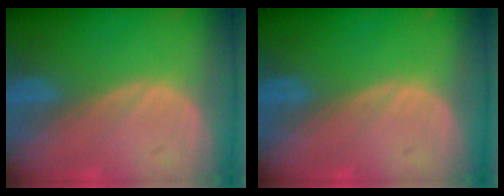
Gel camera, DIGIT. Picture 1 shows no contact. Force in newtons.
{"total": 0.0}